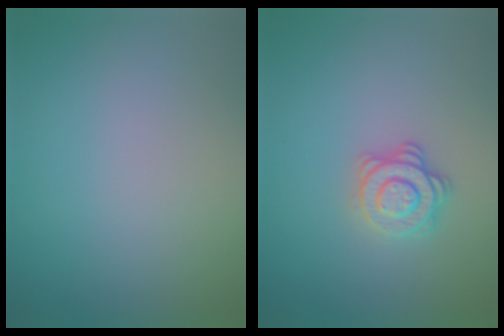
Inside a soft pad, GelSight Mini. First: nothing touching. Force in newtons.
{"total": 2.8, "press": 2.5, "slide": 1.2}